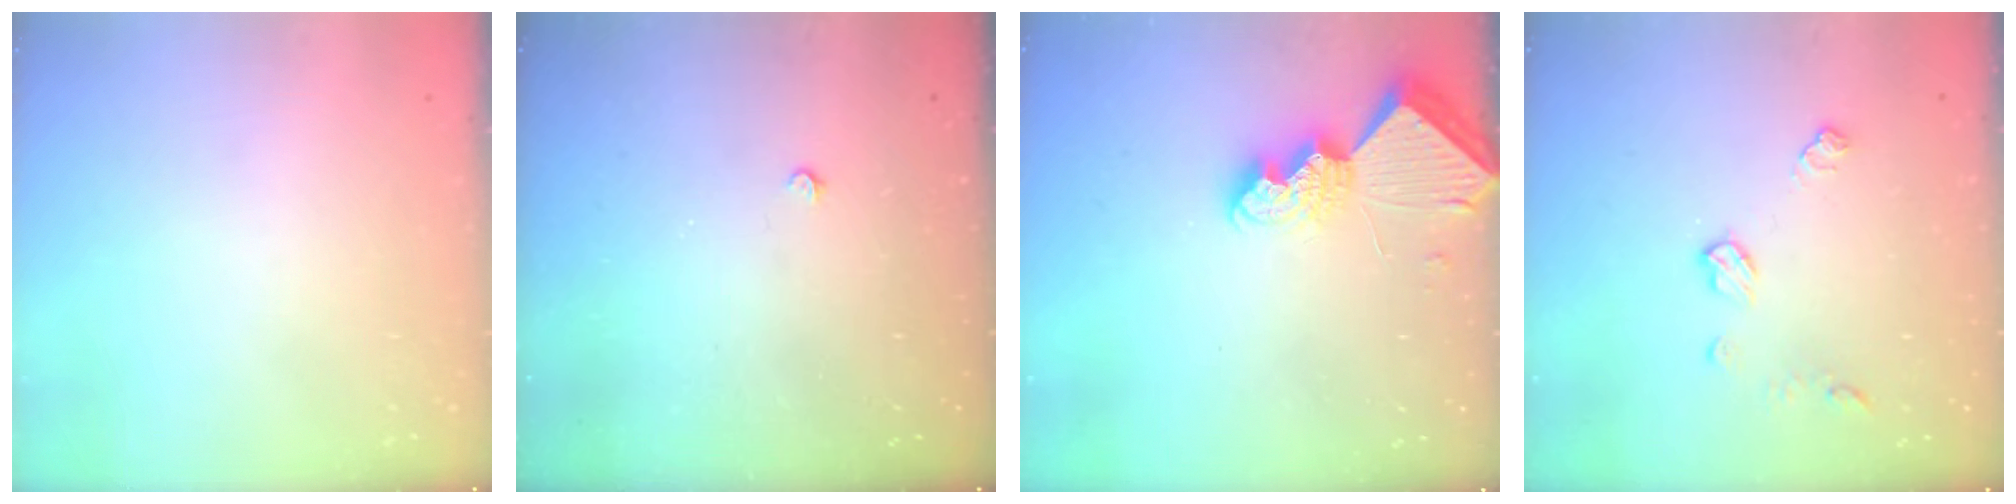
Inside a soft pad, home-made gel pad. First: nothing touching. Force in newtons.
{"total": 2.3, "press": 2.3, "slide": 0.4}
{"total": 8.8, "press": 8.7, "slide": 0.8}
{"total": 7.4, "press": 7.4, "slide": 0.5}